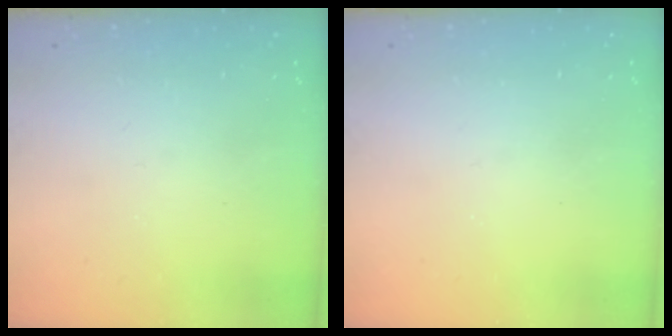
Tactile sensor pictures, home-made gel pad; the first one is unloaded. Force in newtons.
{"total": 0.0}